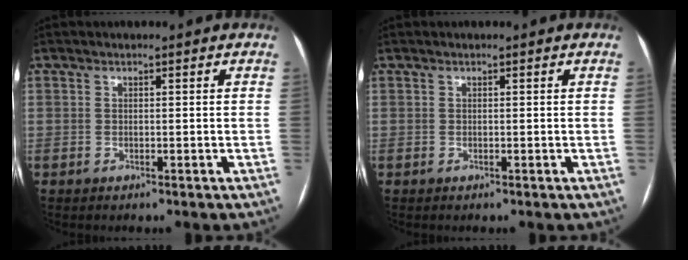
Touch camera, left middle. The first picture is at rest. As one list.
[{"total": 0.0}]